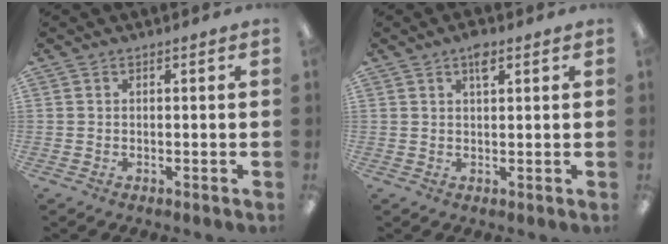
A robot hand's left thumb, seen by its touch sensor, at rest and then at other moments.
{"total": 3.5, "force": [2.1, 1.3, 2.5], "torque": [-0.039, -0.002, 0.033]}